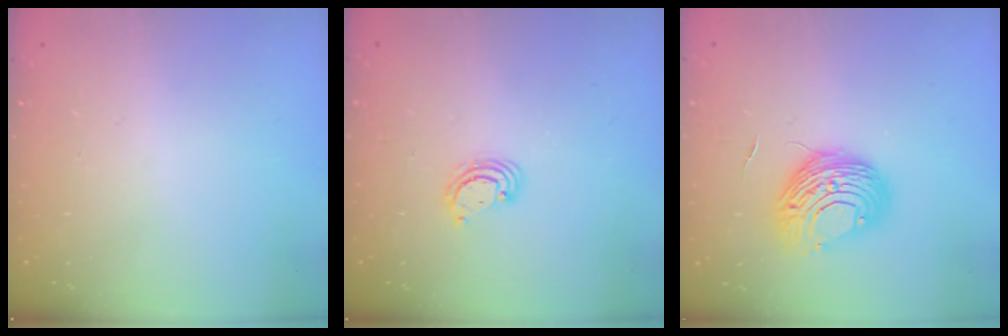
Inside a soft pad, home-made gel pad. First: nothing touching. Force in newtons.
{"total": 2.5, "press": 2.5, "slide": 0.3}
{"total": 11.0, "press": 11.0, "slide": 0.2}